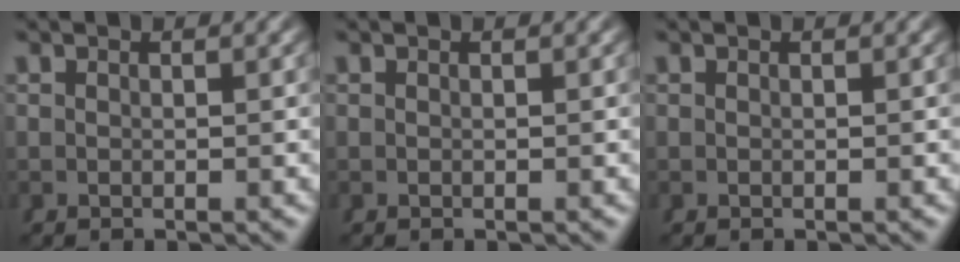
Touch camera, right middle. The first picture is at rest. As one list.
[{"total": 0.0}, {"total": 0.0}]